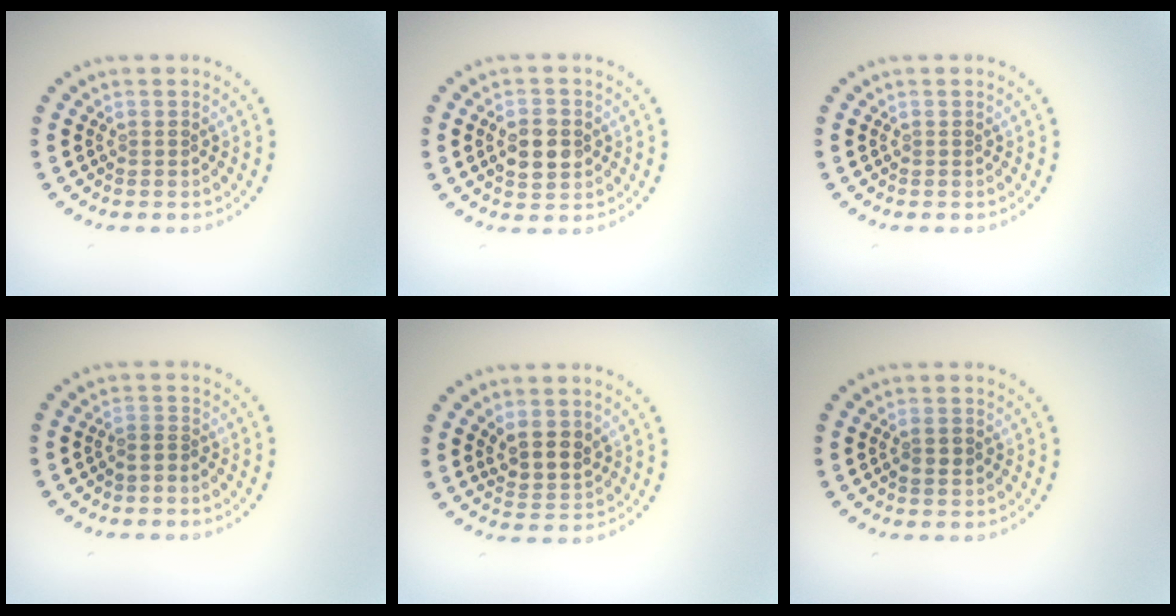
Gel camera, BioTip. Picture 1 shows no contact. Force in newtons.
{"total": 3.5, "press": 3.5, "slide": 0.2}
{"total": 0.0}
{"total": 0.7, "press": 0.6, "slide": 0.5}
{"total": 3.0, "press": 2.7, "slide": 1.2}
{"total": 1.2, "press": 1.2, "slide": 0.2}